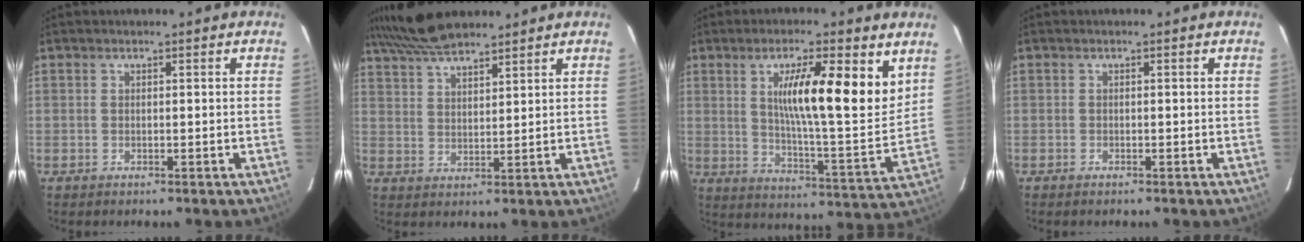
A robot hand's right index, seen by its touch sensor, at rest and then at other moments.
{"total": 8.2, "force": [7.3, 1.3, 3.5], "torque": [-0.077, 0.021, 0.135]}
{"total": 17.0, "force": [7.8, 2.1, 15.0], "torque": [-0.227, -0.004, 0.125]}
{"total": 0.7, "force": [-0.6, -0.2, 0.2], "torque": [-0.007, -0.004, -0.012]}